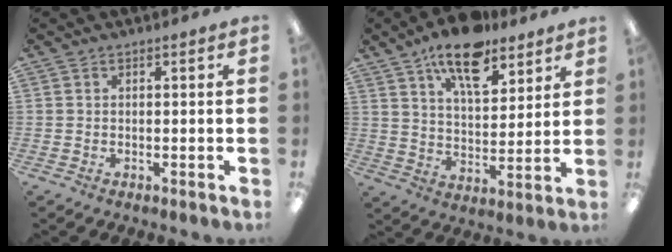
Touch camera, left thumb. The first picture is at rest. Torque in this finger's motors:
{"motor_torque": [0.26, 0.53, 1.21, -1.56, 0.06]}